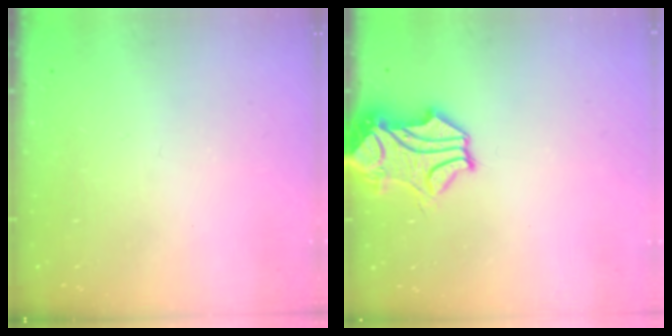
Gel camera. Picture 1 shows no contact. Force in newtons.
{"total": 2.2, "press": 1.8, "slide": 1.3}